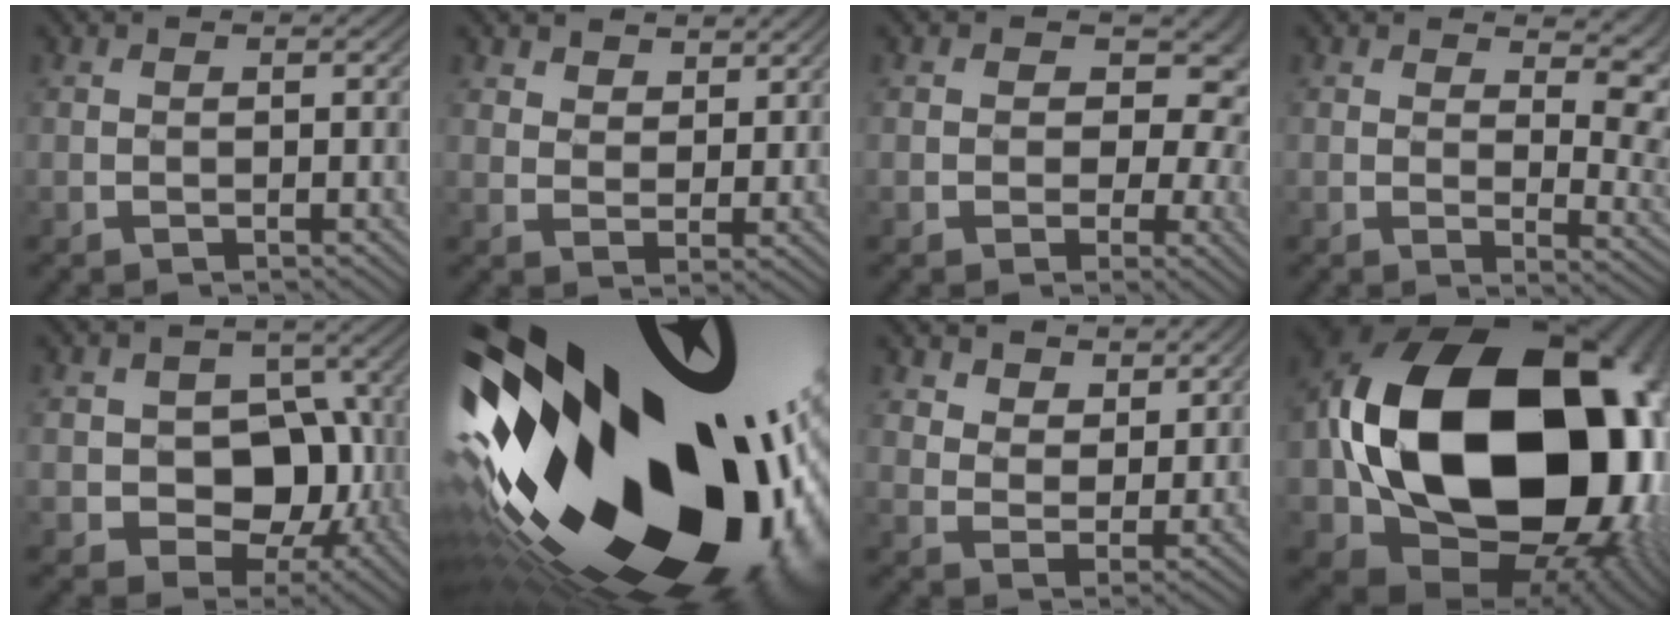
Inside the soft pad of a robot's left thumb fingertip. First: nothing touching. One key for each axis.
{"total": 4.8, "fx": 3.3, "fy": 2.9, "fz": 1.8, "tx": -0.053, "ty": -0.014, "tz": 0.059}
{"total": 11.1, "fx": 1.1, "fy": 8.2, "fz": 7.4, "tx": -0.104, "ty": 0.006, "tz": 0.019}
{"total": 9.3, "fx": 5.0, "fy": 4.6, "fz": 6.3, "tx": -0.100, "ty": 0.001, "tz": 0.085}
{"total": 9.7, "fx": -2.0, "fy": 7.3, "fz": 6.2, "tx": -0.090, "ty": -0.007, "tz": -0.050}
{"total": 21.9, "fx": -3.9, "fy": 11.7, "fz": 18.1, "tx": -0.276, "ty": -0.051, "tz": -0.091}
{"total": 7.0, "fx": 4.7, "fy": 4.4, "fz": 2.6, "tx": -0.071, "ty": -0.010, "tz": 0.084}
{"total": 22.4, "fx": 0.5, "fy": 16.9, "fz": 14.7, "tx": -0.349, "ty": -0.050, "tz": 0.039}